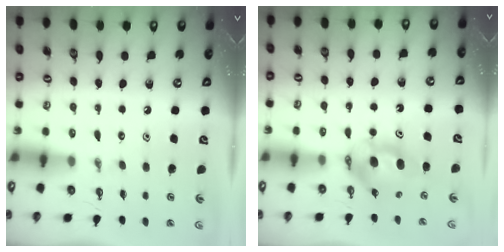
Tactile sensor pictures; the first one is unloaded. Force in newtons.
{"total": 6.3, "press": 5.1, "slide": 3.6}